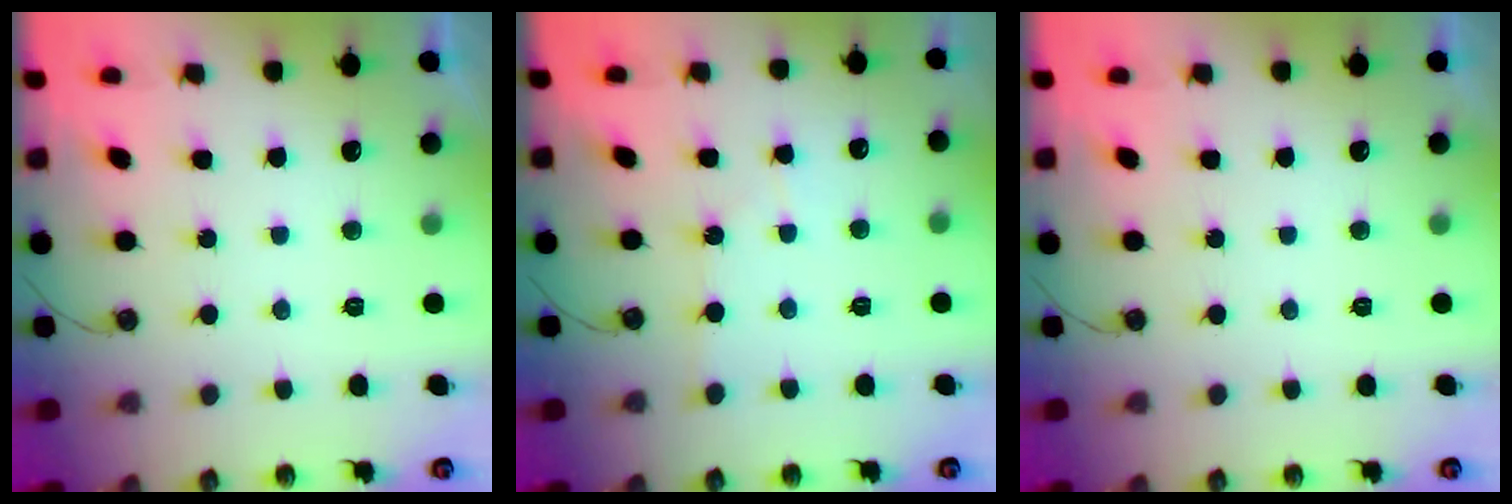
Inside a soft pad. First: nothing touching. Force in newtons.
{"total": 3.0, "press": 2.9, "slide": 0.5}
{"total": 0.0}